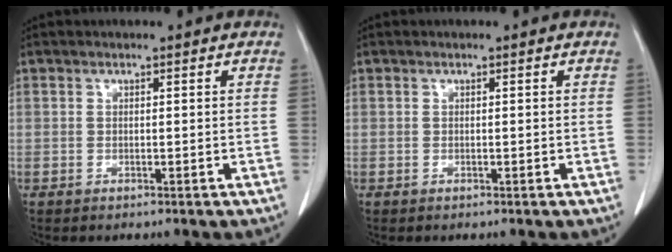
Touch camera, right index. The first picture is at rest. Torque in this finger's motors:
{"motor_torque": [-0.06, 0.04, 0.05, 0.01]}